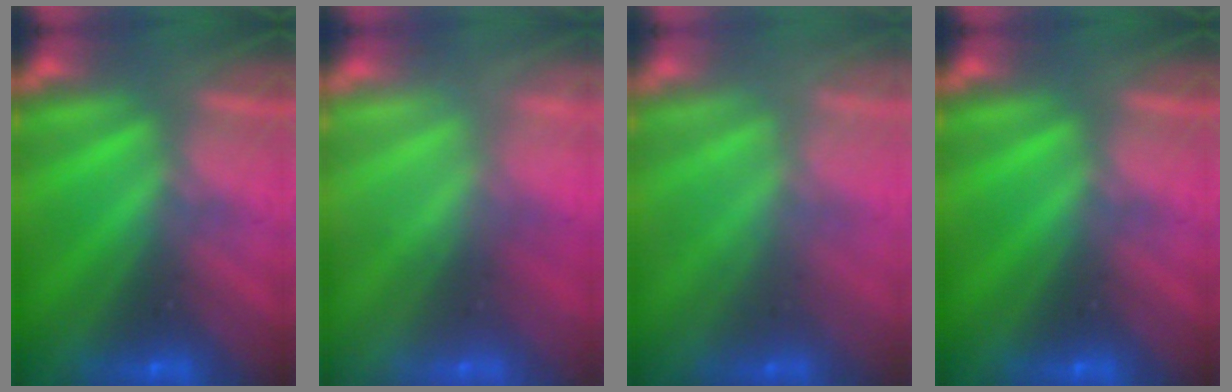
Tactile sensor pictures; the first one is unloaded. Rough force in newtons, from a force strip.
{"total": 2.2}
{"total": 2.3}
{"total": 0.0}